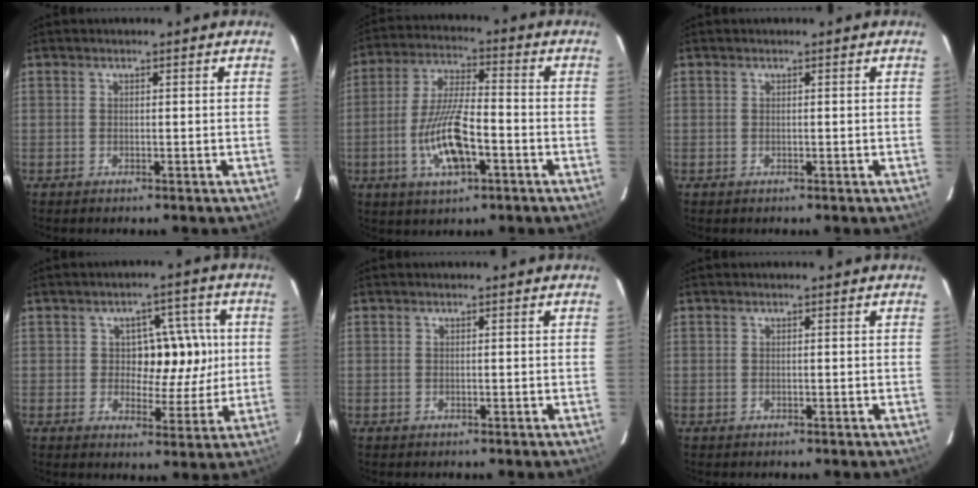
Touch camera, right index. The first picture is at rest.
{"total": 11.3, "force": [-3.7, 3.0, 10.2], "torque": [-0.206, 0.000, -0.065]}
{"total": 0.0}
{"total": 8.3, "force": [0.8, 5.2, 6.5], "torque": [-0.072, 0.025, 0.018]}
{"total": 0.0}
{"total": 0.0}